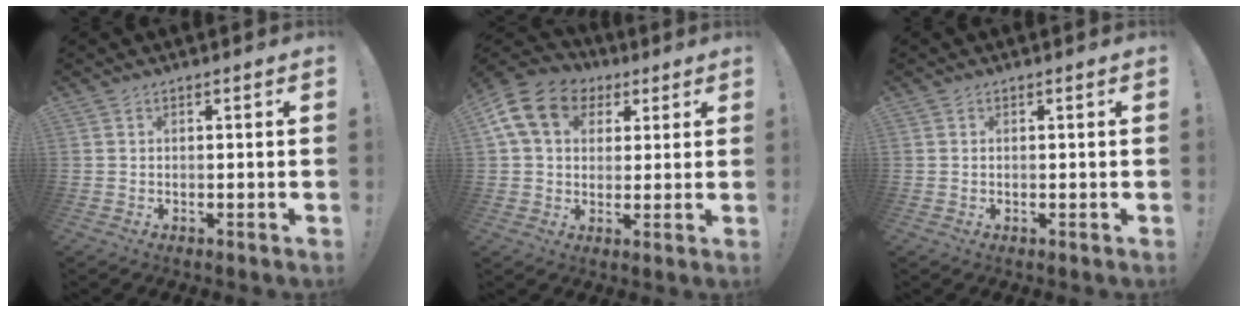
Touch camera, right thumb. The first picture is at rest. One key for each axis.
{"total": 15.3, "fx": 4.9, "fy": 11.7, "fz": 8.6, "tx": -0.140, "ty": -0.003, "tz": 0.098}
{"total": 0.0}